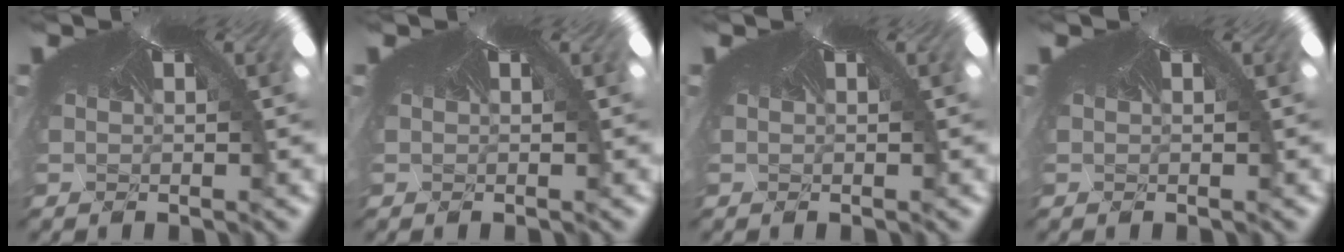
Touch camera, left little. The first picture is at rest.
{"total": 0.0}
{"total": 0.0}
{"total": 0.0}